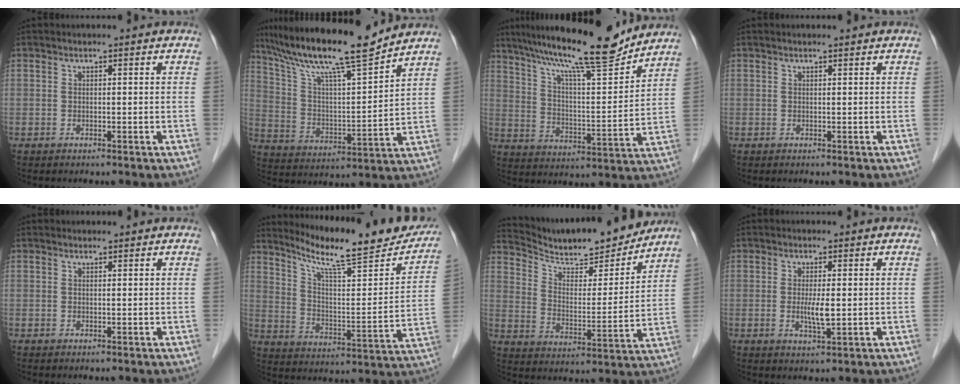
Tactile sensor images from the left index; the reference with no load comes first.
{"total": 17.0, "force": [14.5, 0.0, 9.0], "torque": [-0.161, 0.002, 0.250]}
{"total": 17.9, "force": [15.2, 0.8, 9.3], "torque": [-0.154, 0.005, 0.244]}
{"total": 0.8, "force": [0.7, 0.0, 0.4], "torque": [-0.009, 0.005, 0.012]}
{"total": 0.9, "force": [0.9, 0.1, 0.0], "torque": [-0.009, 0.006, 0.014]}
{"total": 22.0, "force": [19.2, 2.4, 10.4], "torque": [-0.157, -0.040, 0.271]}
{"total": 17.7, "force": [16.4, 1.9, 6.3], "torque": [-0.110, -0.017, 0.253]}
{"total": 3.2, "force": [0.0, 0.4, 3.1], "torque": [-0.062, -0.006, 0.002]}